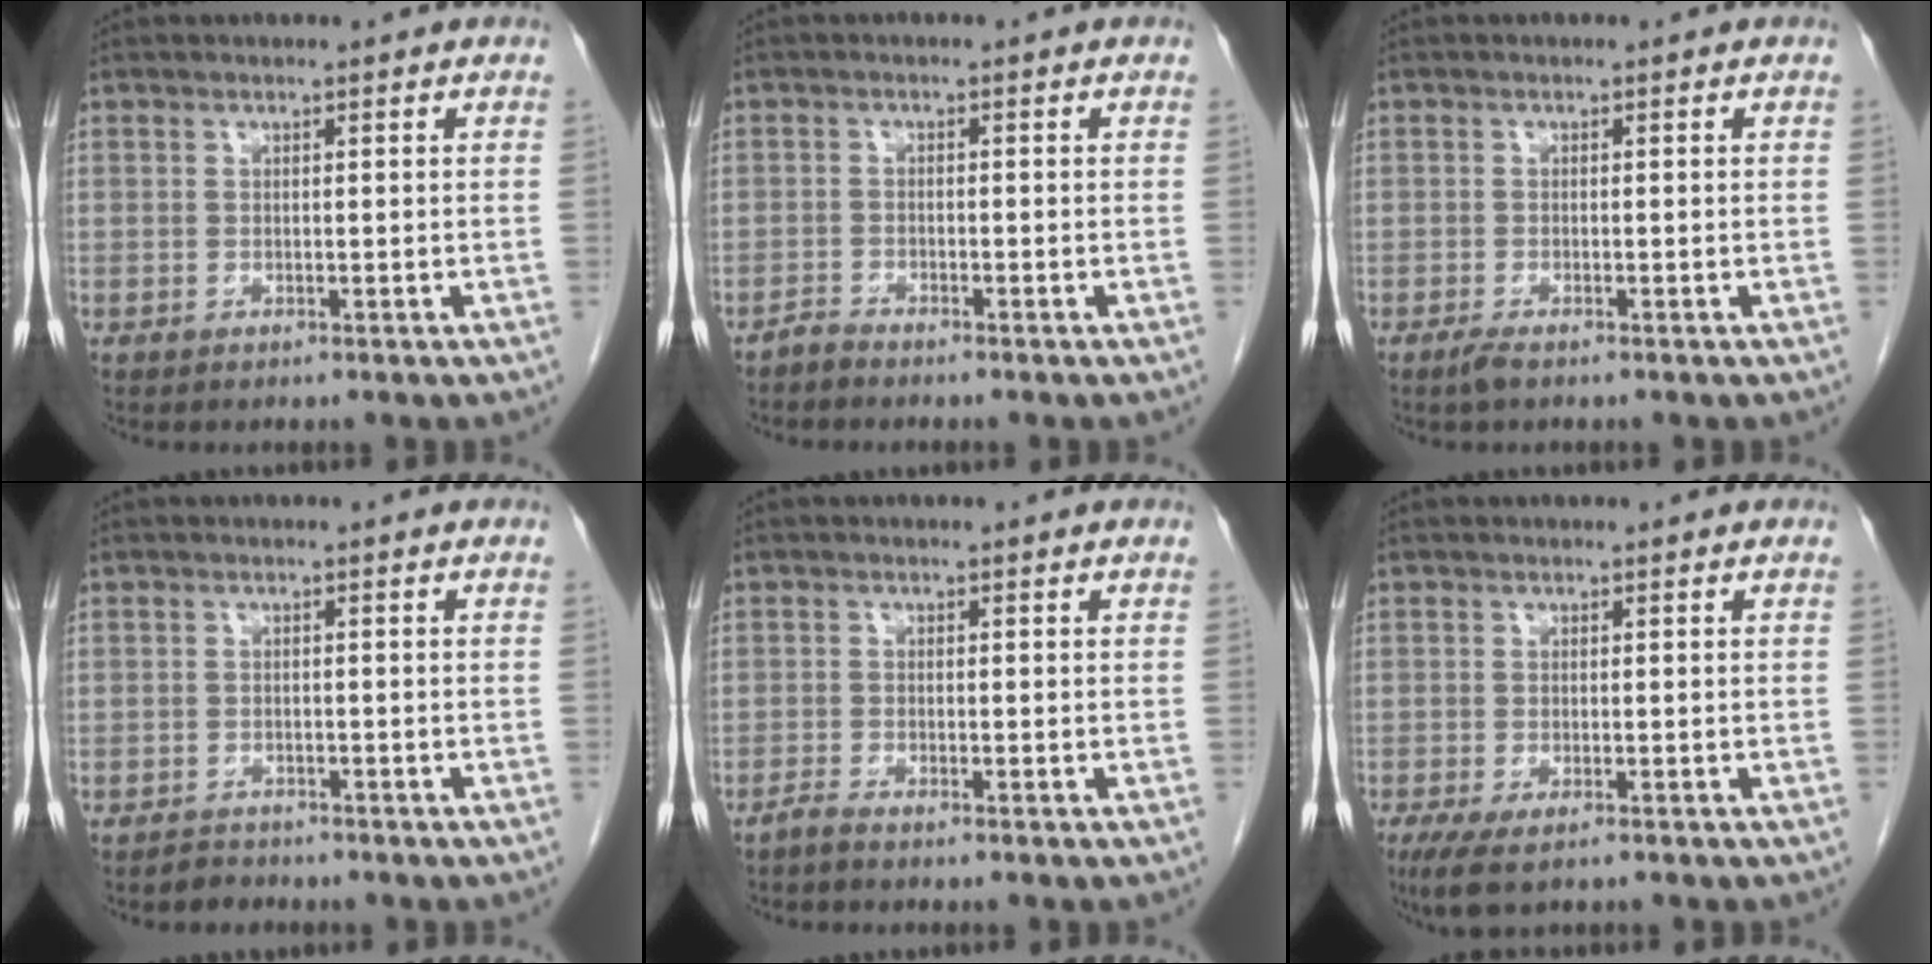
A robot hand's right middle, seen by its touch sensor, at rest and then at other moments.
{"total": 1.4, "force": [-1.4, 0.0, 0.1], "torque": [-0.002, -0.002, -0.026]}
{"total": 1.4, "force": [-1.0, 0.2, 0.9], "torque": [-0.026, -0.005, -0.020]}
{"total": 1.6, "force": [-1.4, 0.6, -0.4], "torque": [-0.005, -0.003, -0.024]}
{"total": 1.2, "force": [-1.1, -0.1, 0.5], "torque": [-0.013, -0.001, -0.024]}
{"total": 4.3, "force": [-2.8, 1.2, 3.0], "torque": [-0.058, -0.012, -0.045]}